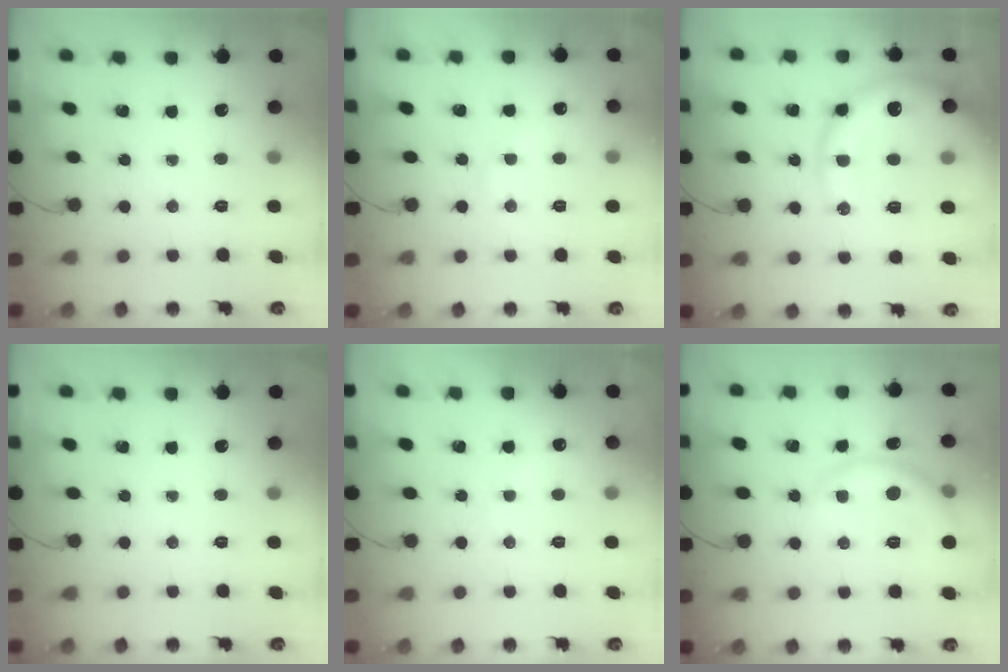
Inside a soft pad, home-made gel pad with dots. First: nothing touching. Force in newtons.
{"total": 5.6, "press": 5.5, "slide": 1.0}
{"total": 15.4, "press": 15.3, "slide": 2.2}
{"total": 0.0}
{"total": 5.7, "press": 5.6, "slide": 1.1}
{"total": 7.5, "press": 7.4, "slide": 0.9}